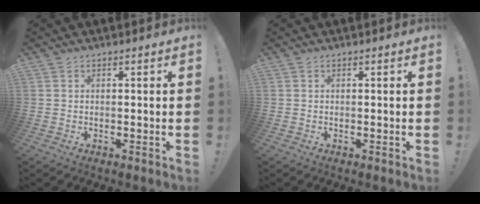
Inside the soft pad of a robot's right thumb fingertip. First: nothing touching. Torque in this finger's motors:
{"motor_torque": [-0.19, 0.02, 0.00, 0.00, 0.00]}